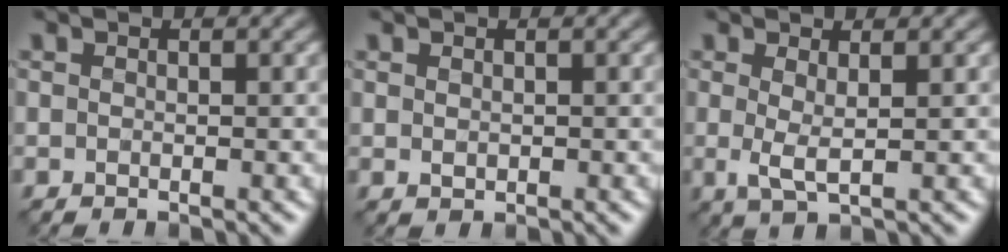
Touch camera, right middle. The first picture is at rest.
{"total": 0.6, "force": [0.2, 0.5, 0.3], "torque": [-0.006, 0.003, 0.004]}
{"total": 2.0, "force": [0.4, 0.4, 1.9], "torque": [-0.043, 0.000, 0.006]}